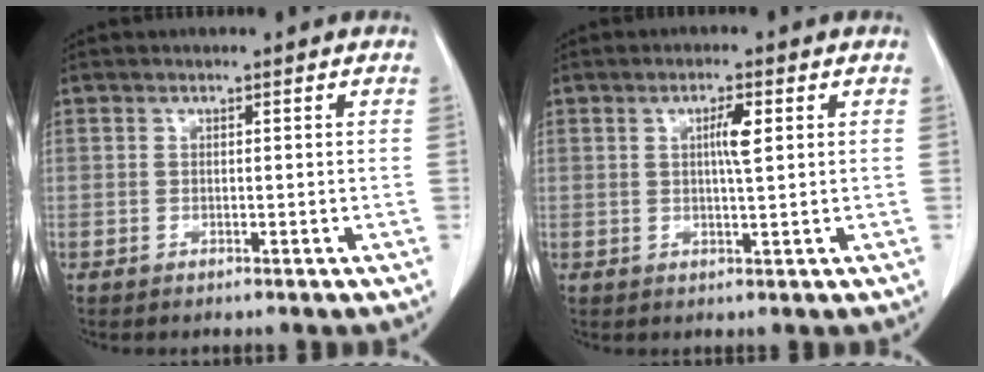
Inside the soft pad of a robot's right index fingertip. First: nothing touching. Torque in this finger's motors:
{"motor_torque": [0.18, 0.17, 0.07, 0.05]}